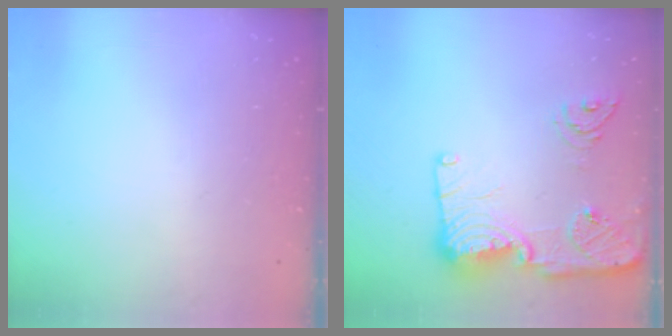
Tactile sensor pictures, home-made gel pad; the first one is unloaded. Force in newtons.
{"total": 18.5, "press": 18.4, "slide": 2.0}